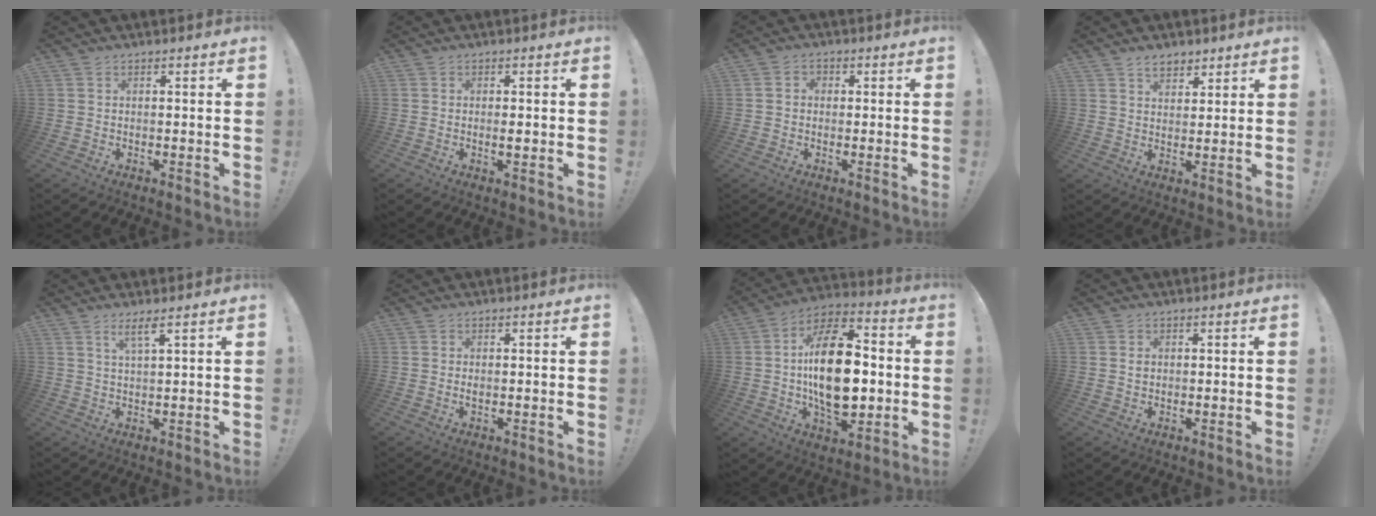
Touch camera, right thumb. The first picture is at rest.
{"total": 1.6, "force": [-0.2, 0.4, 1.5], "torque": [-0.010, -0.006, -0.007]}
{"total": 2.6, "force": [-0.3, 2.1, 1.4], "torque": [-0.017, 0.004, -0.006]}
{"total": 4.7, "force": [3.6, 2.7, 1.6], "torque": [-0.020, -0.018, 0.064]}
{"total": 3.9, "force": [2.5, 0.0, 3.0], "torque": [-0.056, -0.008, 0.040]}
{"total": 0.6, "force": [0.0, 0.3, 0.5], "torque": [-0.004, -0.002, -0.001]}
{"total": 23.5, "force": [-0.4, 13.3, 19.4], "torque": [-0.335, 0.002, -0.008]}
{"total": 0.7, "force": [0.2, 0.7, 0.3], "torque": [0.000, 0.001, 0.002]}